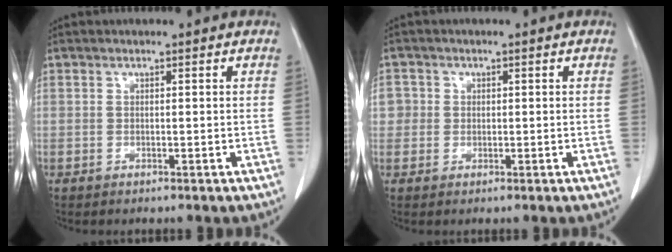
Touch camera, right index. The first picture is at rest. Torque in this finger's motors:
{"motor_torque": [0.08, -0.01, 0.03, 0.01]}